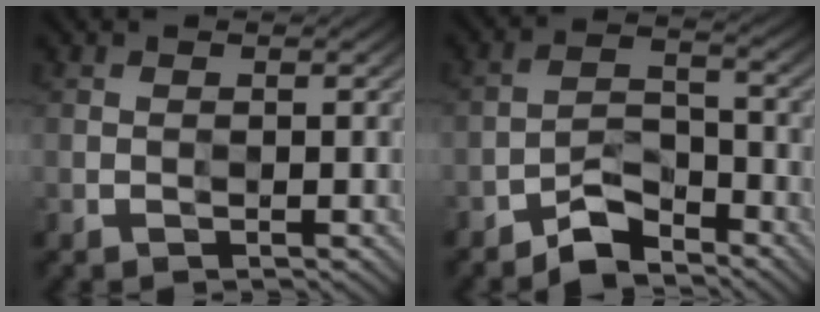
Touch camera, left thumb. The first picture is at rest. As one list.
[{"total": 4.3, "force": [-3.8, 1.4, 1.3], "torque": [-0.014, 0.012, -0.079]}]